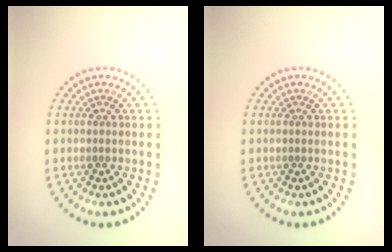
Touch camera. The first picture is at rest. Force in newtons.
{"total": 0.0}